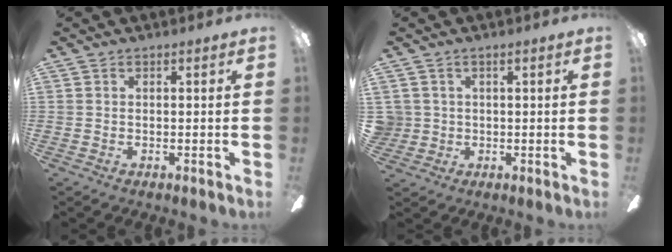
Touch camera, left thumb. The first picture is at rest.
{"total": 2.9, "force": [0.7, 2.8, 0.3], "torque": [-0.014, 0.007, 0.013]}